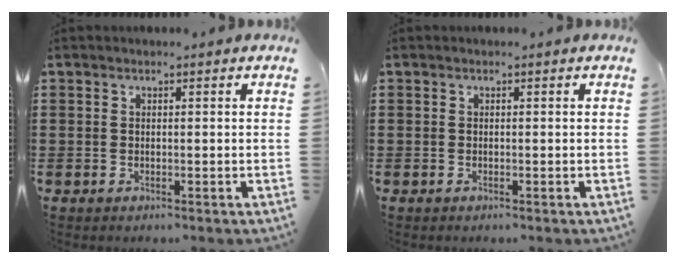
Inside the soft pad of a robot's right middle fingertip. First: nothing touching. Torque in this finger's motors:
{"motor_torque": [1.69, 0.45, 0.78, 0.01]}